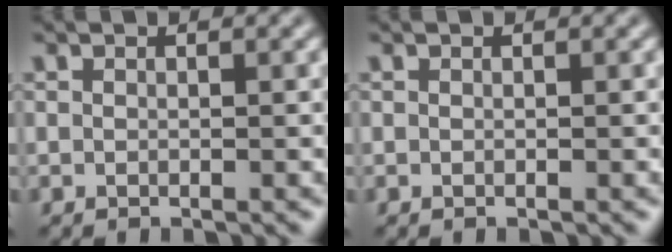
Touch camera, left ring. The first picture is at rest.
{"total": 0.0}